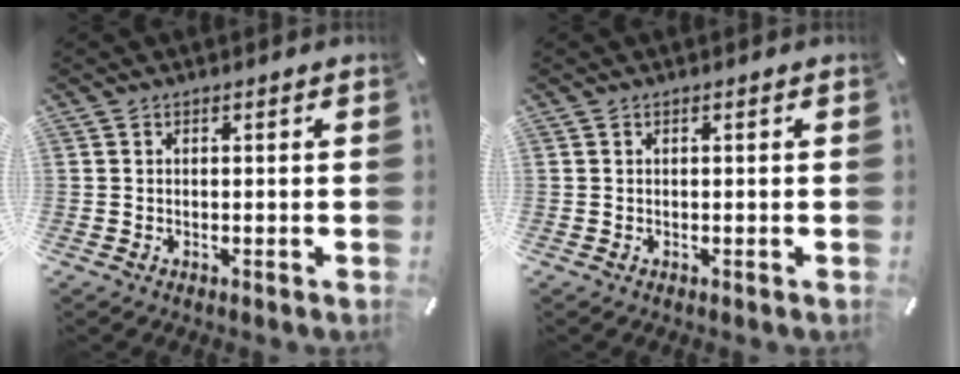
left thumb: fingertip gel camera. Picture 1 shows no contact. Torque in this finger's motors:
{"motor_torque": [-0.06, 0.06, -0.06, -0.01, 0.00]}